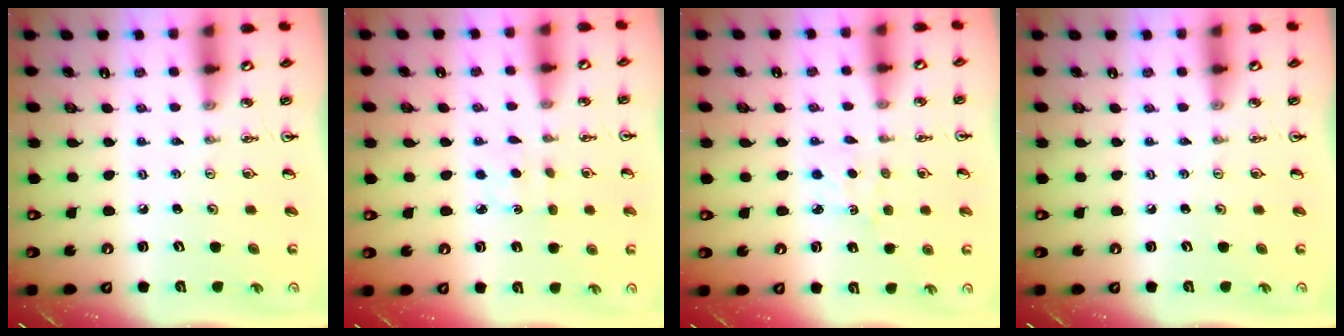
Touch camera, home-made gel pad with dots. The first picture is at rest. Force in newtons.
{"total": 2.3, "press": 2.3, "slide": 0.3}
{"total": 2.3, "press": 2.3, "slide": 0.3}
{"total": 0.0}